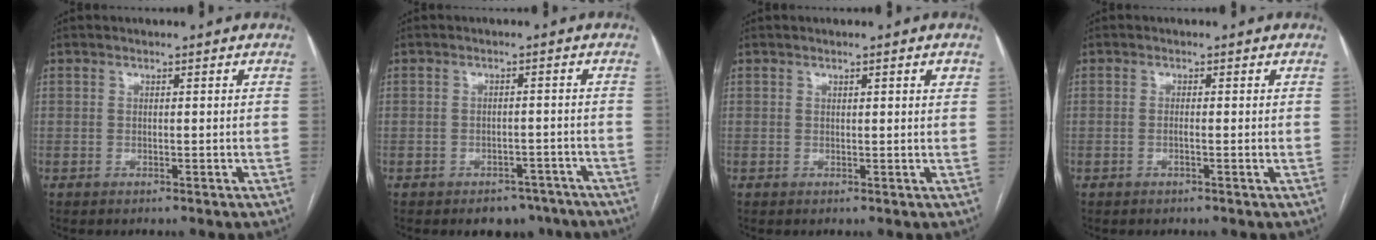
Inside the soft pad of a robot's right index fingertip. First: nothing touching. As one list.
[{"total": 5.4, "force": [-4.2, 3.1, 1.2], "torque": [0.003, 0.015, -0.054]}, {"total": 1.8, "force": [0.9, 0.1, 1.6], "torque": [-0.022, 0.000, 0.012]}, {"total": 1.0, "force": [-0.3, -0.1, 0.9], "torque": [-0.017, 0.000, -0.004]}]